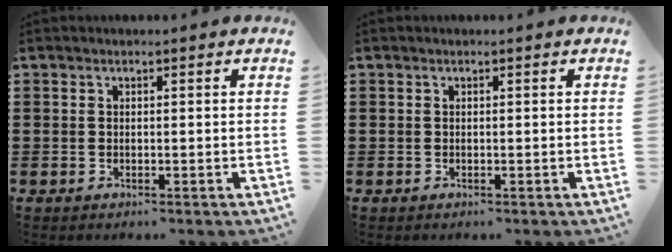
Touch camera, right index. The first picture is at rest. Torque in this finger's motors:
{"motor_torque": [-0.06, 0.34, 0.00, -0.01]}